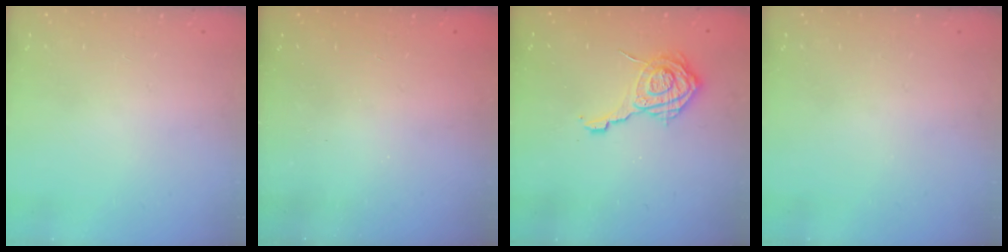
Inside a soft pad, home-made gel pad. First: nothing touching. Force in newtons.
{"total": 2.4, "press": 2.3, "slide": 0.8}
{"total": 12.8, "press": 12.8, "slide": 0.9}
{"total": 0.0}